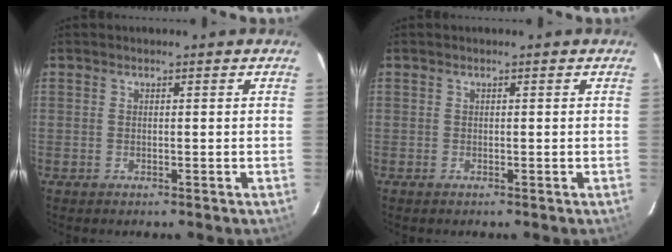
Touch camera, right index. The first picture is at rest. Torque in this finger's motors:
{"motor_torque": [0.05, -0.10, -0.06, 0.00]}